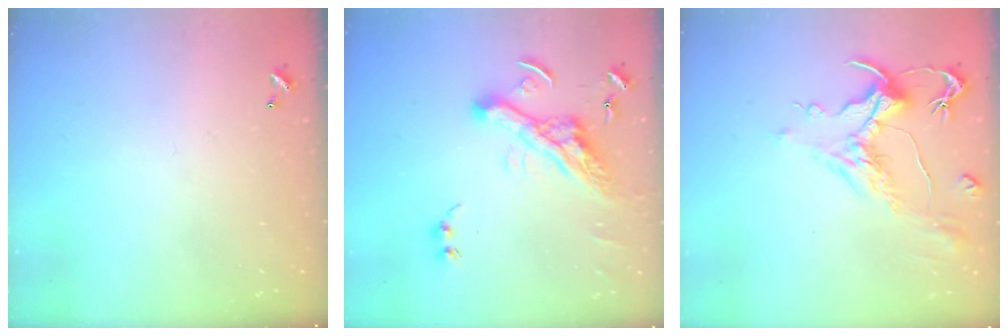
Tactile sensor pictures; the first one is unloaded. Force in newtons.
{"total": 9.9, "press": 9.7, "slide": 1.9}
{"total": 1.6, "press": 0.6, "slide": 1.4}